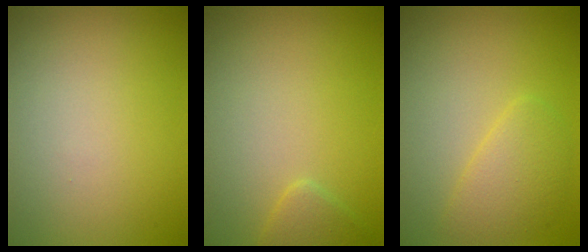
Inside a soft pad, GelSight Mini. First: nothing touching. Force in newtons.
{"total": 1.4, "press": 1.4, "slide": 0.1}
{"total": 2.7, "press": 2.7, "slide": 0.2}